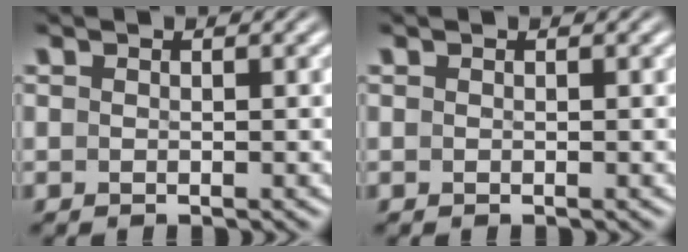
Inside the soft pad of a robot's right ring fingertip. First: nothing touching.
{"total": 0.0}